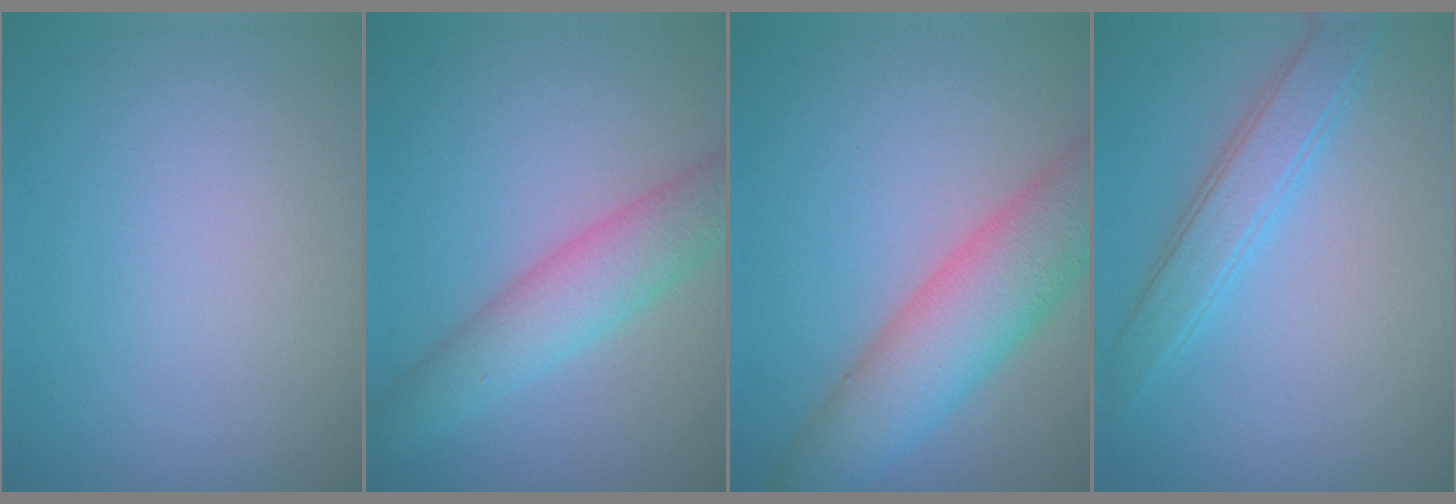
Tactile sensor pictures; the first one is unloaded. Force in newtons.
{"total": 5.0, "press": 5.0, "slide": 0.1}
{"total": 7.7, "press": 7.7, "slide": 0.3}
{"total": 3.3, "press": 3.3, "slide": 0.0}